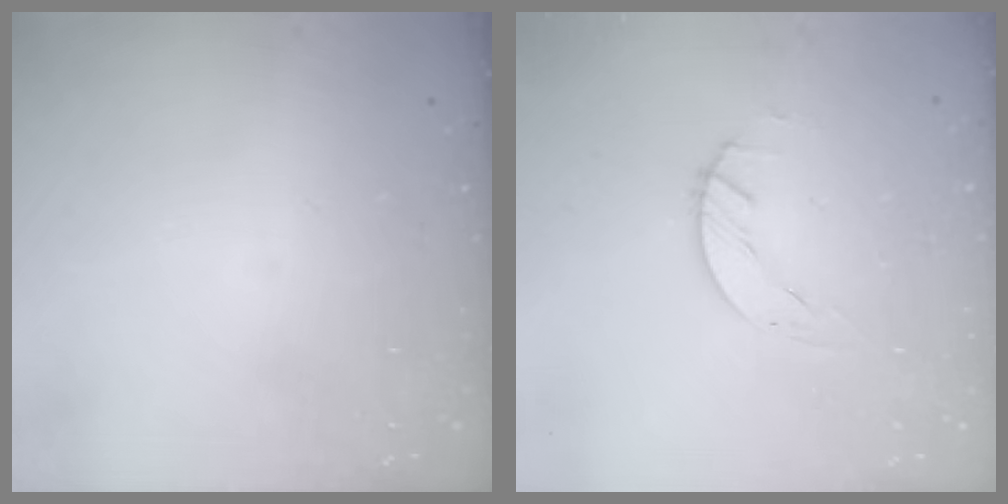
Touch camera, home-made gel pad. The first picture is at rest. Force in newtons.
{"total": 1.5, "press": 1.4, "slide": 0.1}